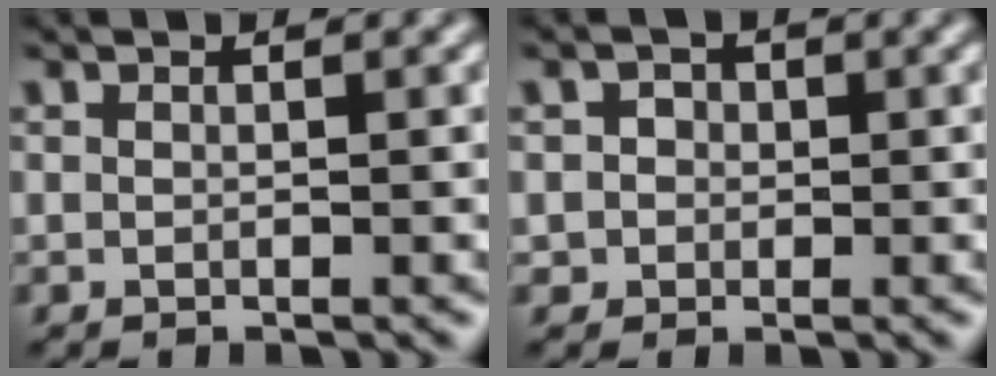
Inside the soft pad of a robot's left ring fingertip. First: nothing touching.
{"total": 1.7, "force": [0.1, 1.7, 0.3], "torque": [0.016, 0.002, -0.001]}